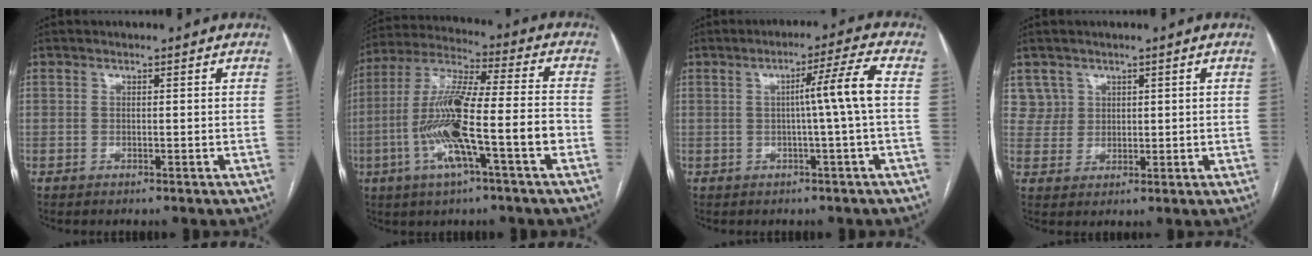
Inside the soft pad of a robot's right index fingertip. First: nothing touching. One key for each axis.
{"total": 16.3, "fx": -4.9, "fy": 1.3, "fz": 15.5, "tx": -0.297, "ty": 0.006, "tz": -0.088}
{"total": 6.3, "fx": 0.0, "fy": -1.6, "fz": 6.1, "tx": -0.092, "ty": 0.011, "tz": 0.003}
{"total": 3.9, "fx": 2.2, "fy": 3.3, "fz": -0.3, "tx": 0.020, "ty": 0.004, "tz": 0.042}